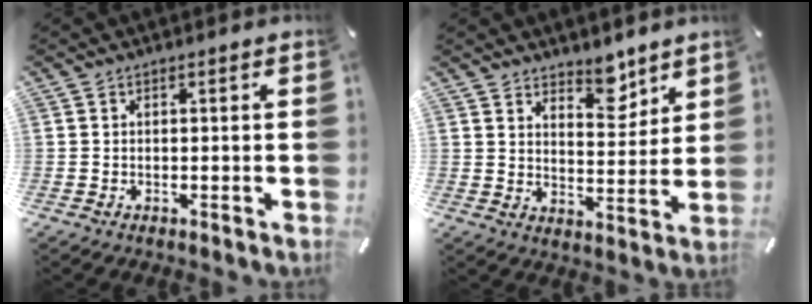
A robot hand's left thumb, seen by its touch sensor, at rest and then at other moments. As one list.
[{"total": 7.6, "force": [6.4, 3.7, 1.7], "torque": [-0.002, -0.054, 0.113]}]